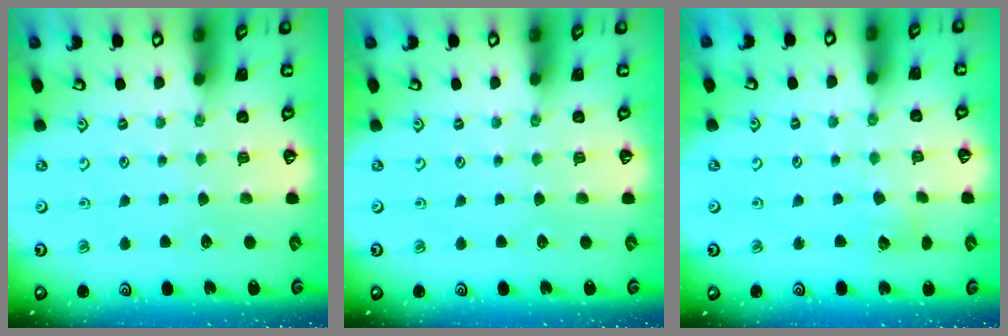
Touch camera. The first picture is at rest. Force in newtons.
{"total": 0.0}
{"total": 5.5, "press": 5.4, "slide": 0.6}